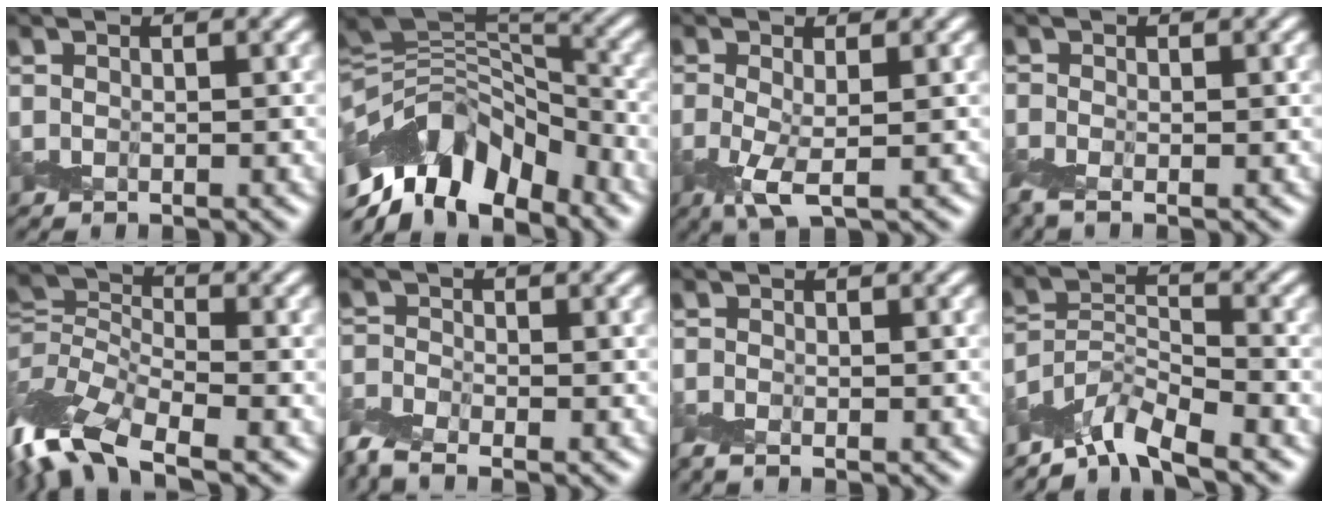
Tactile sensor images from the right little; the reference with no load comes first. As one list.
[{"total": 9.4, "force": [-5.9, 4.6, 5.7], "torque": [-0.088, 0.013, -0.118]}, {"total": 3.5, "force": [-0.7, 1.1, 3.2], "torque": [-0.075, -0.005, -0.016]}, {"total": 2.7, "force": [-1.2, 1.4, 2.1], "torque": [-0.059, -0.001, -0.032]}, {"total": 9.2, "force": [-5.1, 3.9, 6.5], "torque": [-0.142, -0.005, -0.114]}, {"total": 3.9, "force": [-2.8, 1.6, 2.2], "torque": [-0.054, -0.006, -0.070]}, {"total": 1.5, "force": [-0.6, 0.7, 1.2], "torque": [-0.038, 0.000, -0.019]}, {"total": 4.8, "force": [-4.5, 0.3, 1.6], "torque": [-0.024, -0.005, -0.096]}]